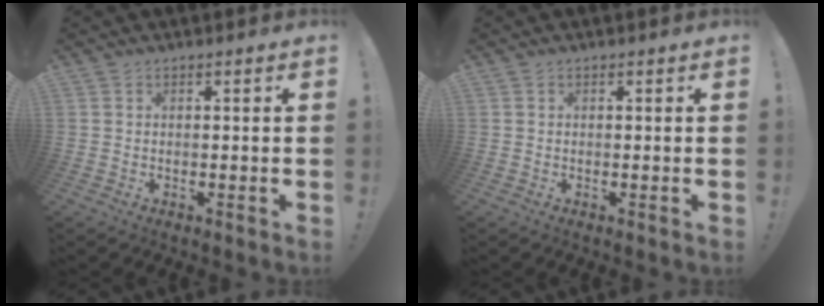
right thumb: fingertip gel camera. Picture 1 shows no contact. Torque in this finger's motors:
{"motor_torque": [-0.03, -0.09, -0.05, 0.15, 0.12]}